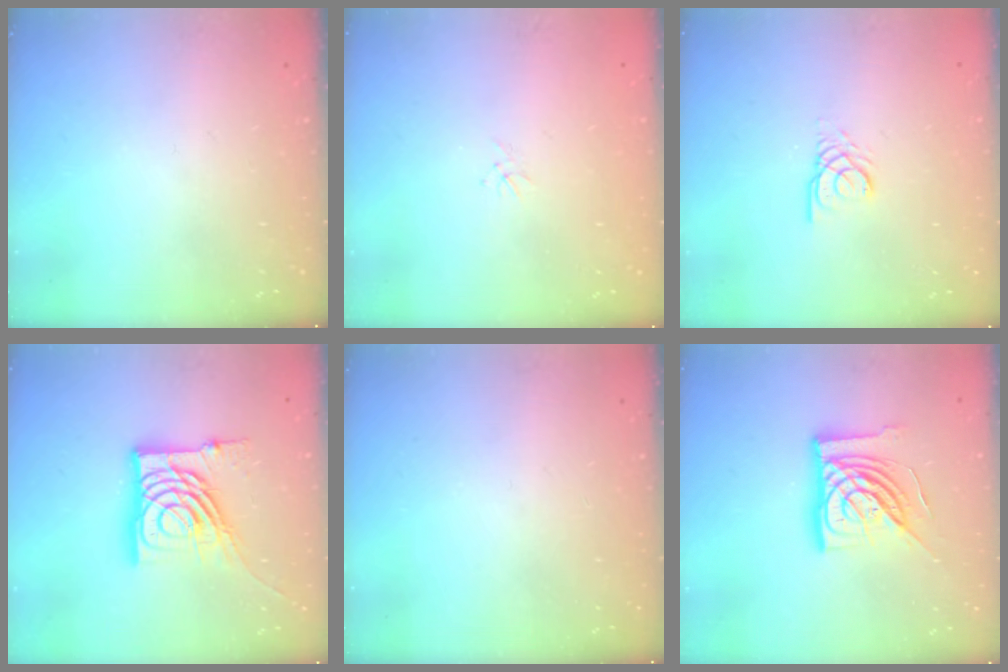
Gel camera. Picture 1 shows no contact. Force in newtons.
{"total": 1.1, "press": 1.0, "slide": 0.3}
{"total": 2.6, "press": 2.6, "slide": 0.1}
{"total": 18.6, "press": 18.6, "slide": 1.6}
{"total": 0.0}
{"total": 15.7, "press": 15.7, "slide": 1.5}